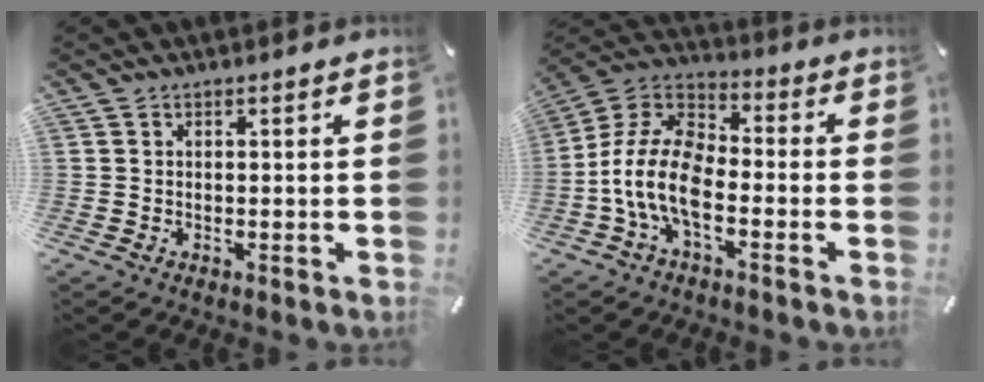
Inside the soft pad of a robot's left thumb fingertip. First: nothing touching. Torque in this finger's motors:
{"motor_torque": [-0.09, 1.62, 0.93, -0.32, 0.64]}